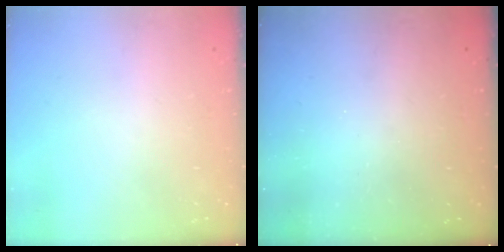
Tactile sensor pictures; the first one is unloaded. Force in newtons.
{"total": 3.0, "press": 3.0, "slide": 0.6}